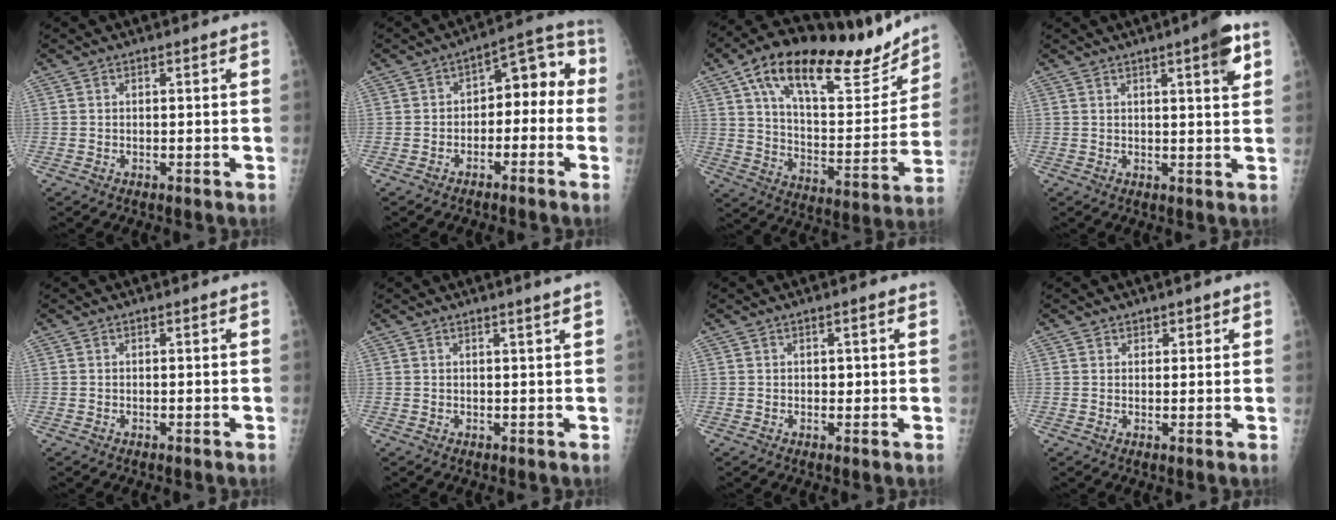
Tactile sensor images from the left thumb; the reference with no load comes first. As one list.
[{"total": 9.6, "force": [-1.7, 6.1, 7.2], "torque": [-0.052, 0.055, -0.036]}, {"total": 26.8, "force": [17.5, 10.3, 17.5], "torque": [-0.224, -0.039, 0.279]}, {"total": 5.7, "force": [2.7, 0.9, 4.9], "torque": [-0.054, -0.008, 0.031]}, {"total": 0.0}, {"total": 1.7, "force": [1.2, -0.6, 1.1], "torque": [-0.020, -0.007, 0.022]}, {"total": 1.6, "force": [0.6, 1.0, 1.2], "torque": [-0.007, 0.000, 0.005]}, {"total": 1.8, "force": [1.0, 1.4, -0.1], "torque": [0.033, -0.003, 0.005]}]